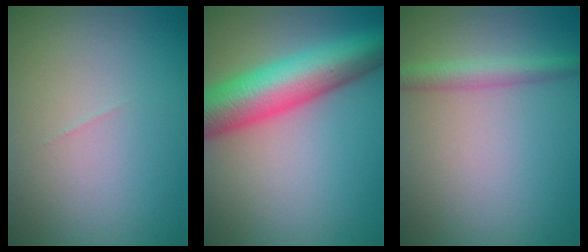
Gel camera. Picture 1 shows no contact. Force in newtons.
{"total": 10.0, "press": 10.0, "slide": 0.4}
{"total": 2.5, "press": 2.5, "slide": 0.1}